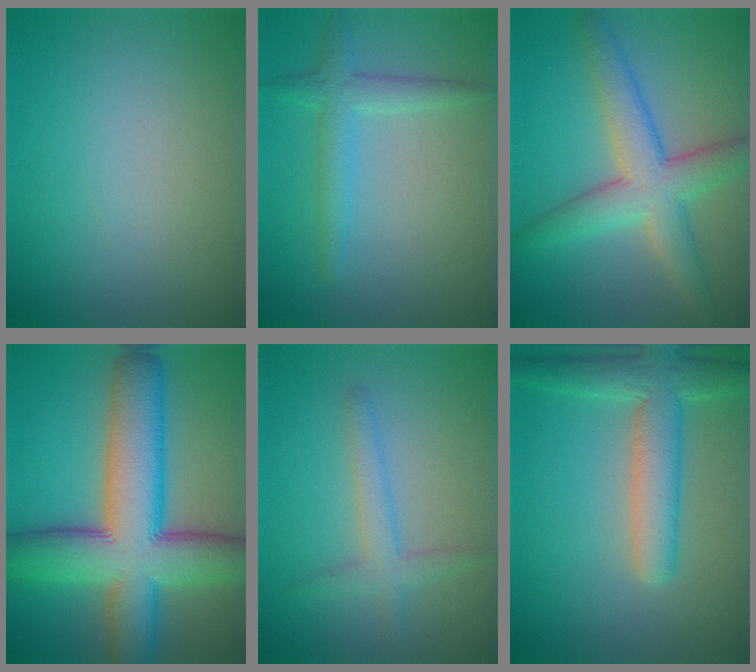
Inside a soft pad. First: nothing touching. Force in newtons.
{"total": 2.6, "press": 2.6, "slide": 0.1}
{"total": 6.0, "press": 6.0, "slide": 0.1}
{"total": 12.6, "press": 12.6, "slide": 0.5}
{"total": 2.4, "press": 2.4, "slide": 0.1}
{"total": 5.5, "press": 5.5, "slide": 0.3}